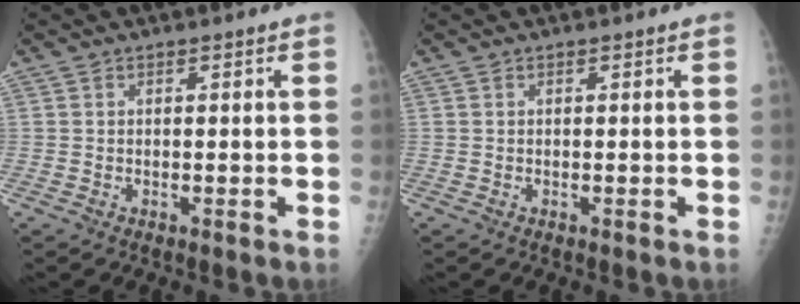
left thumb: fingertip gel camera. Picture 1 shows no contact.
{"total": 0.0}